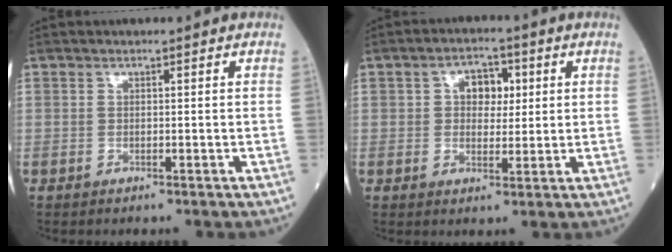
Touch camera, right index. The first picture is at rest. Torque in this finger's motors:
{"motor_torque": [0.12, 0.05, 0.08, 0.04]}